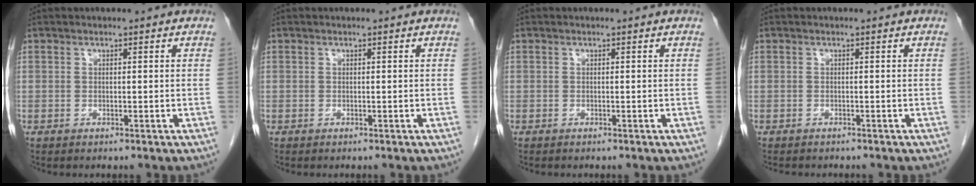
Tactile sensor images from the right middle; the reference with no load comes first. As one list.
[{"total": 0.0}, {"total": 0.0}, {"total": 2.8, "force": [-2.4, 0.8, 1.0], "torque": [-0.020, -0.008, -0.028]}]